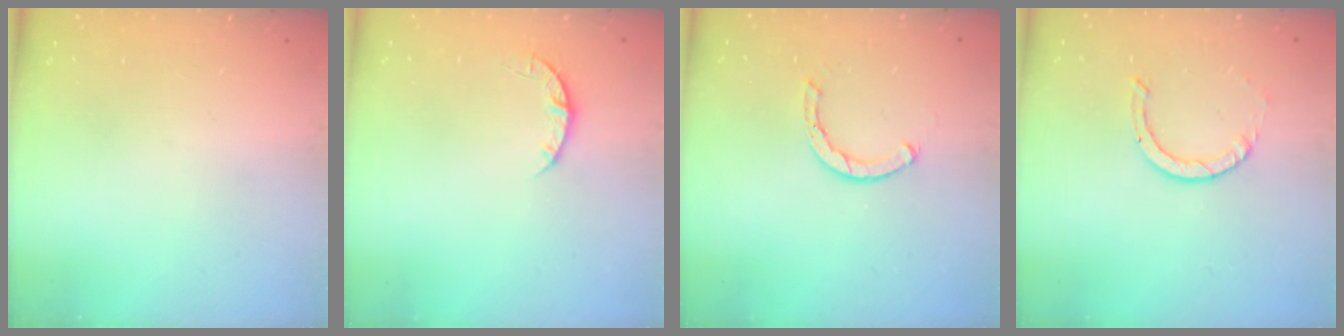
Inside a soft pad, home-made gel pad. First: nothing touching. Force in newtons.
{"total": 3.2, "press": 3.2, "slide": 0.5}
{"total": 2.5, "press": 2.5, "slide": 0.1}
{"total": 2.0, "press": 2.0, "slide": 0.2}